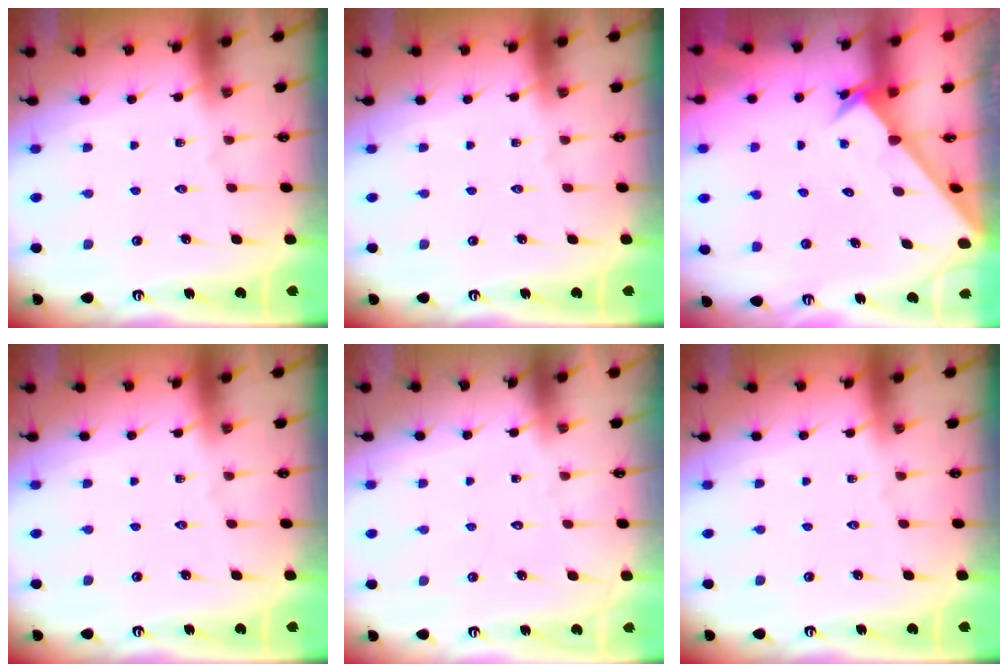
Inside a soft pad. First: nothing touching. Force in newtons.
{"total": 0.0}
{"total": 2.6, "press": 2.6, "slide": 0.2}
{"total": 0.0}
{"total": 1.6, "press": 1.6, "slide": 0.1}
{"total": 0.0}